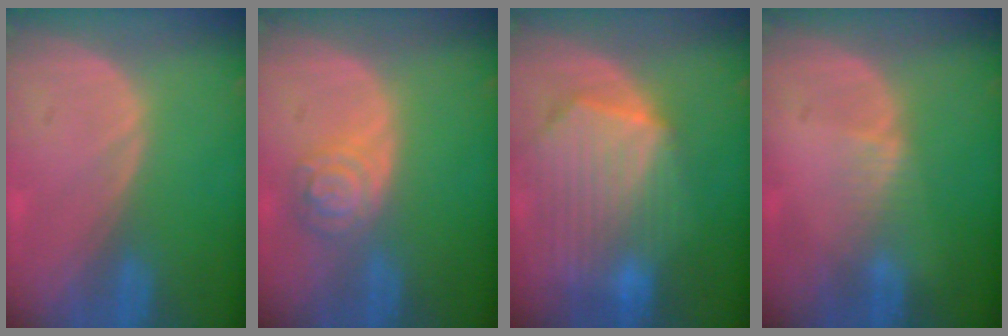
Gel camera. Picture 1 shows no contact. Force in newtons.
{"total": 5.2, "press": 4.6, "slide": 2.4}
{"total": 10.5, "press": 9.2, "slide": 5.1}
{"total": 1.6, "press": 1.6, "slide": 0.3}